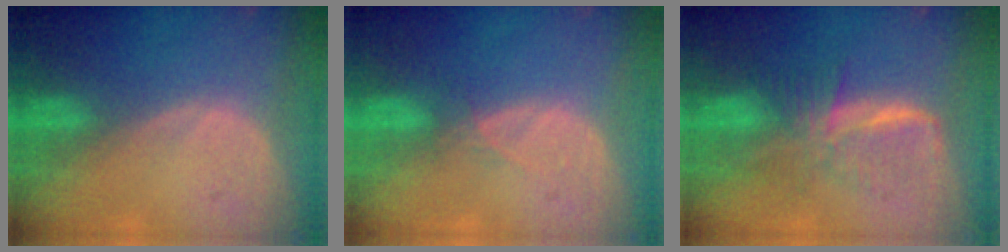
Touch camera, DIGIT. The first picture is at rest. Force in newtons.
{"total": 1.1, "press": 1.1, "slide": 0.2}
{"total": 6.5, "press": 6.3, "slide": 1.6}